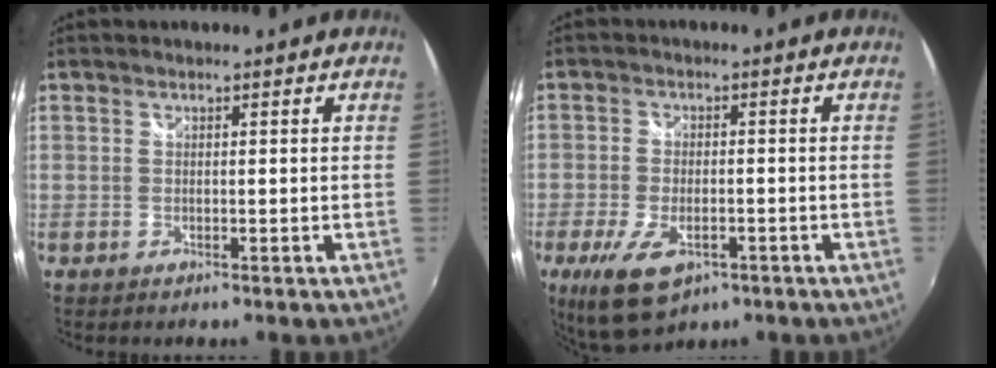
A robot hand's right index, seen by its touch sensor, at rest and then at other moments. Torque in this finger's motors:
{"motor_torque": [0.79, -0.72, 0.48, 0.09]}